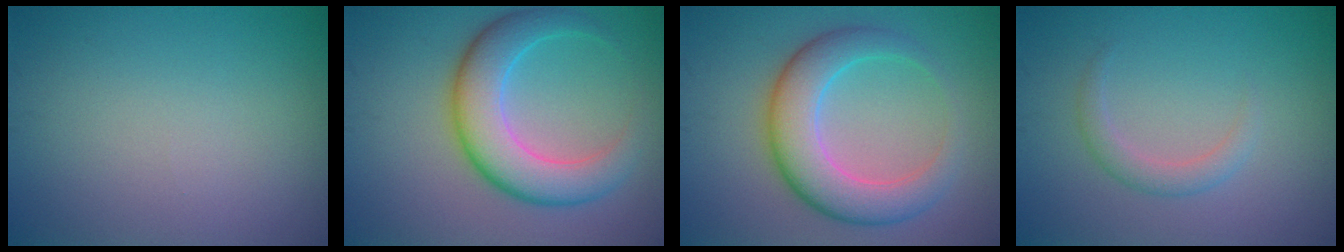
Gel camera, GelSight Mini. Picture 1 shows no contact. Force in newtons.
{"total": 6.7, "press": 6.7, "slide": 0.0}
{"total": 6.4, "press": 6.4, "slide": 0.3}
{"total": 1.8, "press": 1.7, "slide": 0.1}